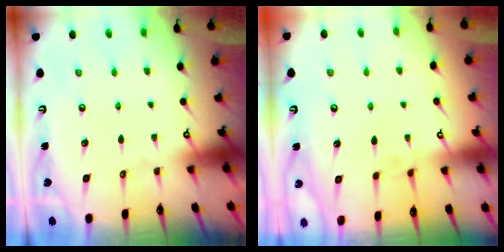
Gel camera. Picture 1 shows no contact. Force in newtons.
{"total": 3.7, "press": 3.7, "slide": 0.0}